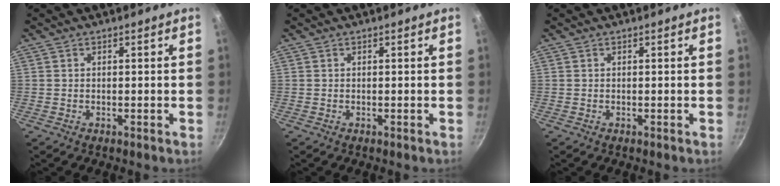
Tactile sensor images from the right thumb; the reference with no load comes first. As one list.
[{"total": 0.0}, {"total": 0.0}]